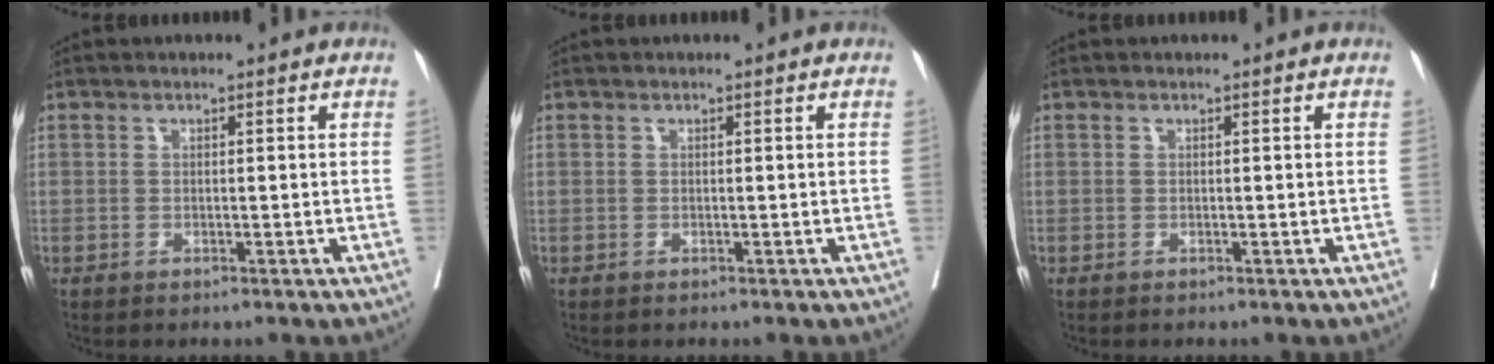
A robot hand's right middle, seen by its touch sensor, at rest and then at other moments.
{"total": 0.0}
{"total": 0.0}